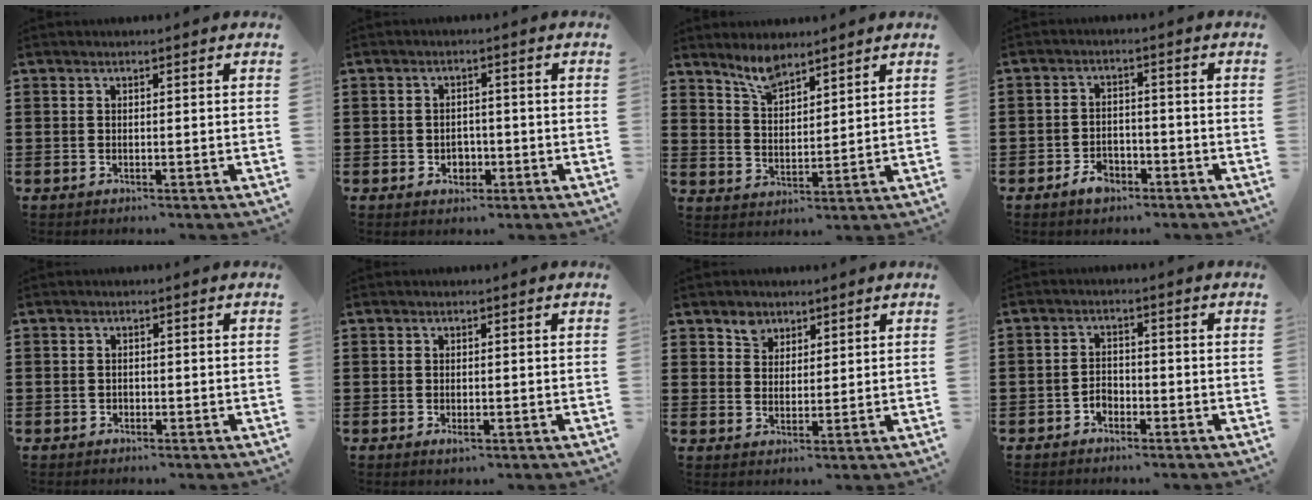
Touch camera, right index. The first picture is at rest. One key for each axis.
{"total": 2.4, "fx": -0.8, "fy": 2.1, "fz": 0.9, "tx": -0.024, "ty": 0.003, "tz": -0.020}
{"total": 5.3, "fx": 4.5, "fy": 1.5, "fz": 2.2, "tx": -0.058, "ty": -0.008, "tz": 0.084}
{"total": 3.6, "fx": -2.4, "fy": 2.1, "fz": 1.6, "tx": -0.036, "ty": 0.004, "tz": -0.049}
{"total": 1.0, "fx": -0.5, "fy": 0.8, "fz": 0.1, "tx": -0.004, "ty": 0.003, "tz": -0.012}
{"total": 1.0, "fx": -0.3, "fy": 0.5, "fz": 0.8, "tx": -0.015, "ty": -0.002, "tz": -0.006}
{"total": 3.5, "fx": 2.4, "fy": 2.5, "fz": 0.4, "tx": -0.012, "ty": 0.006, "tz": 0.045}
{"total": 2.2, "fx": -1.5, "fy": 1.4, "fz": 0.7, "tx": -0.019, "ty": 0.003, "tz": -0.033}